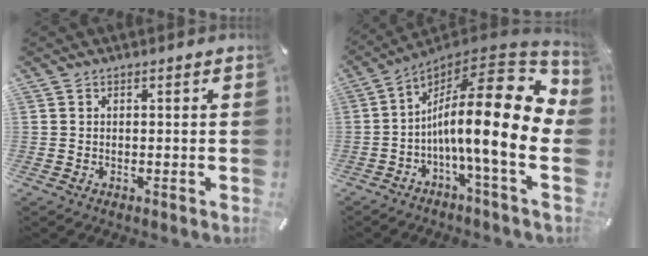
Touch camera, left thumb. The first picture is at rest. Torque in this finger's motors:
{"motor_torque": [-0.11, 2.90, 2.48, -0.29, 0.35]}